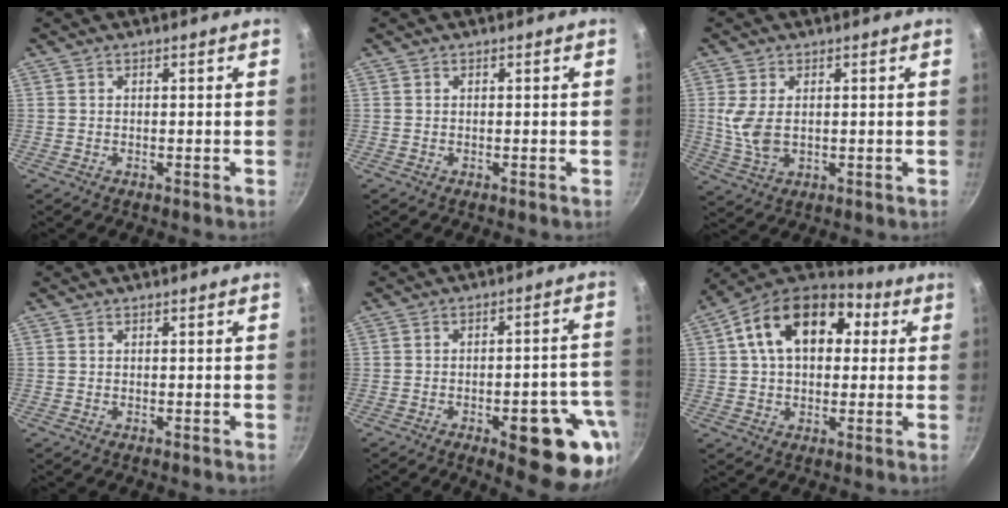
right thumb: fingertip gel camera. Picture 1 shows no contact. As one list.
[{"total": 0.0}, {"total": 6.2, "force": [0.8, 3.6, 5.0], "torque": [-0.103, -0.006, 0.021]}, {"total": 0.0}, {"total": 16.1, "force": [-7.0, 5.7, 13.3], "torque": [-0.114, 0.031, -0.085]}, {"total": 18.7, "force": [4.9, 12.5, 13.0], "torque": [-0.189, 0.024, 0.061]}]